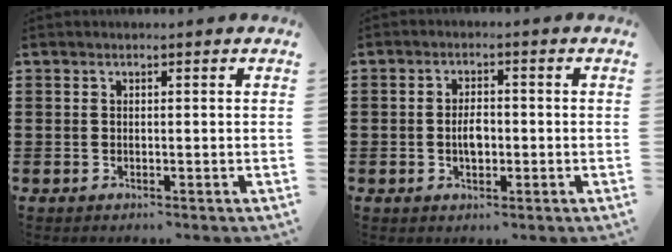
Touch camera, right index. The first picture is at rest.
{"total": 3.3, "force": [-0.5, 1.6, 2.9], "torque": [-0.047, 0.000, -0.010]}